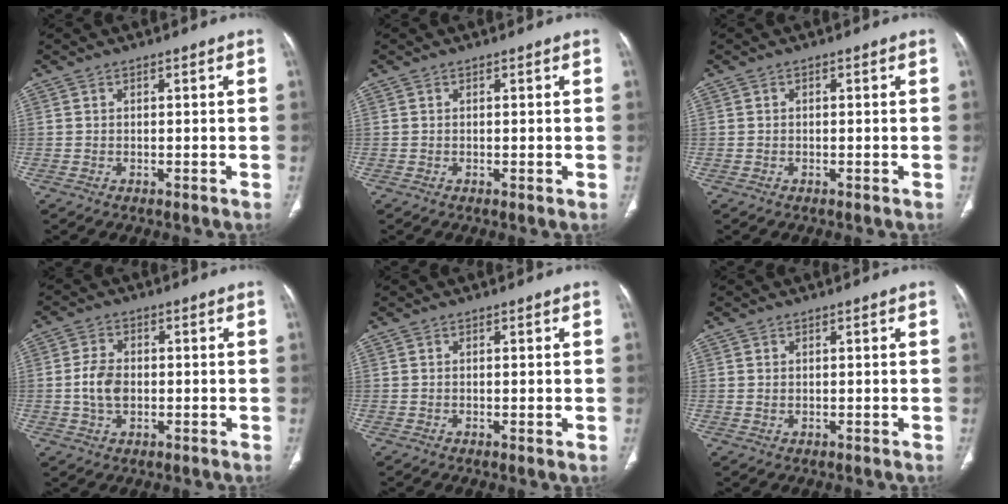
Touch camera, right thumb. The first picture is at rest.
{"total": 0.5, "force": [0.0, 0.1, 0.5], "torque": [-0.014, -0.003, 0.000]}
{"total": 0.0}
{"total": 5.7, "force": [-0.5, 3.8, 4.2], "torque": [-0.081, 0.008, -0.011]}
{"total": 0.8, "force": [0.0, 0.1, 0.8], "torque": [-0.019, -0.005, 0.000]}
{"total": 0.6, "force": [0.2, 0.4, 0.4], "torque": [-0.007, 0.000, 0.005]}